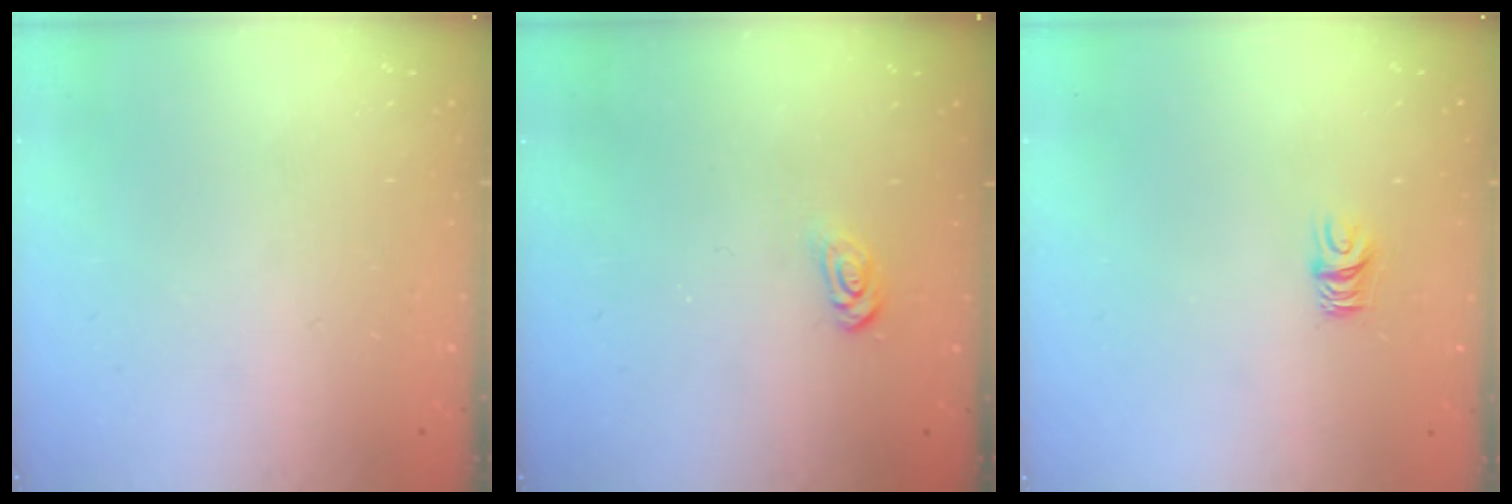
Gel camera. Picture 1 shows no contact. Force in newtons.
{"total": 3.8, "press": 3.8, "slide": 0.4}
{"total": 4.7, "press": 4.7, "slide": 0.5}